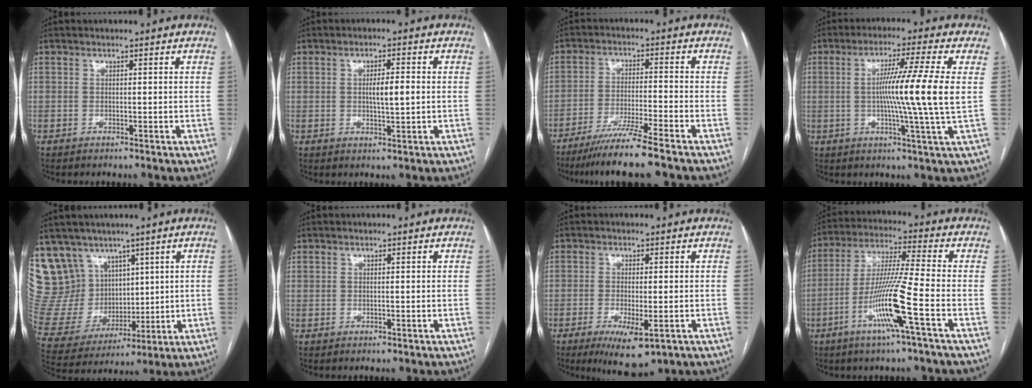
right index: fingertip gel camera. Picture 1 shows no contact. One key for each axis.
{"total": 3.9, "fx": 0.0, "fy": 0.6, "fz": 3.9, "tx": -0.063, "ty": 0.000, "tz": 0.001}
{"total": 9.2, "fx": -7.4, "fy": -1.0, "fz": 5.5, "tx": -0.086, "ty": -0.030, "tz": -0.128}
{"total": 11.6, "fx": 0.5, "fy": -2.4, "fz": 11.4, "tx": -0.192, "ty": -0.010, "tz": 0.005}
{"total": 16.1, "fx": 10.1, "fy": 11.5, "fz": 4.8, "tx": -0.112, "ty": 0.056, "tz": 0.222}
{"total": 0.0}
{"total": 7.3, "fx": -3.5, "fy": 2.1, "fz": 6.0, "tx": -0.093, "ty": -0.016, "tz": -0.046}
{"total": 12.4, "fx": -4.9, "fy": -1.3, "fz": 11.3, "tx": -0.224, "ty": -0.011, "tz": -0.097}